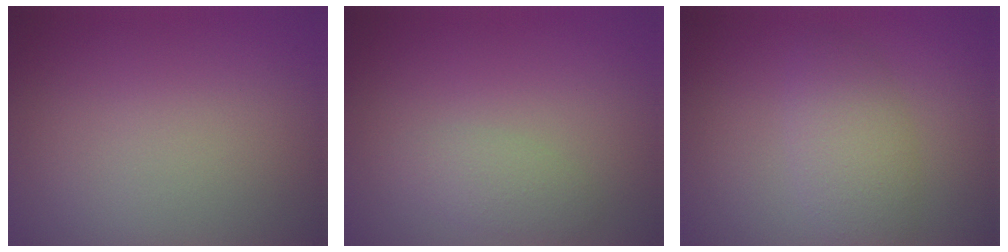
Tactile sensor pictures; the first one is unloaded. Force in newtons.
{"total": 1.7, "press": 1.7, "slide": 0.1}
{"total": 3.4, "press": 3.4, "slide": 0.1}